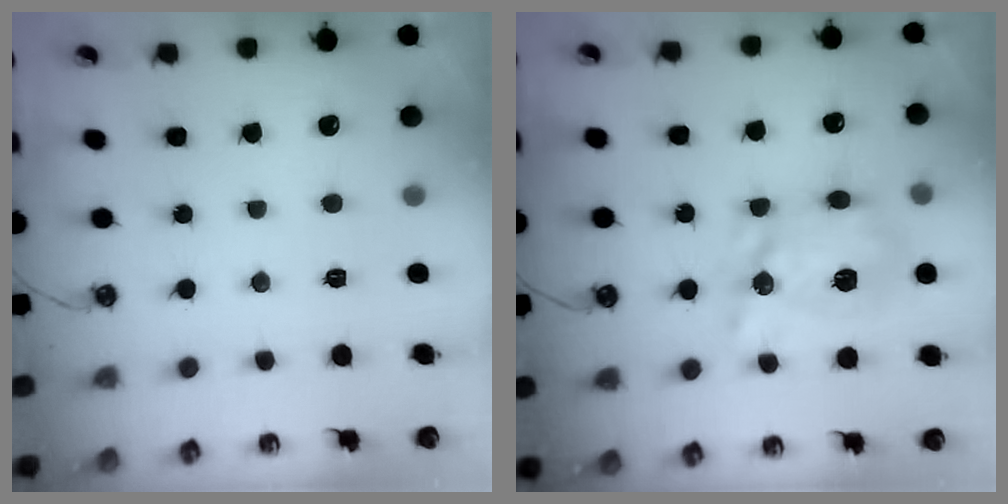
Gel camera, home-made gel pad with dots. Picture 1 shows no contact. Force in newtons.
{"total": 15.5, "press": 15.5, "slide": 0.1}